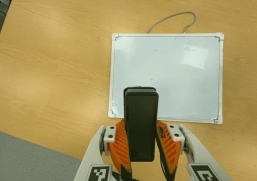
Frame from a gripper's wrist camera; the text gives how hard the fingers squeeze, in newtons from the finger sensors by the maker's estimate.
{"total": 8.0, "left": 6.4, "right": 9.5}